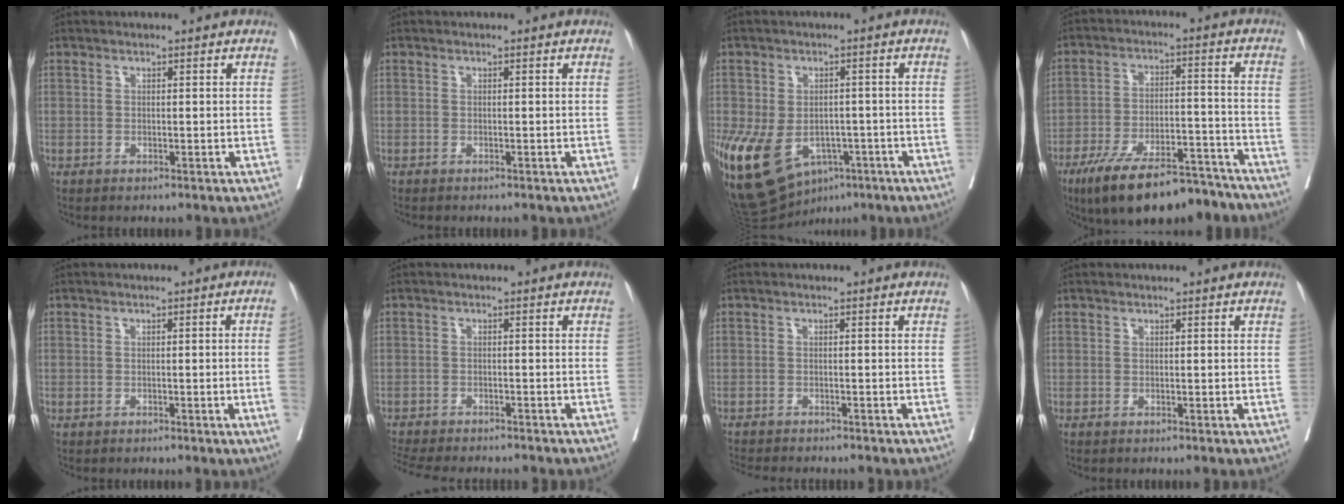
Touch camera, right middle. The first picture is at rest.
{"total": 1.5, "force": [-1.3, 0.3, 0.6], "torque": [-0.009, -0.001, -0.017]}
{"total": 17.6, "force": [-8.2, 11.5, 10.5], "torque": [-0.235, -0.009, -0.115]}
{"total": 17.2, "force": [-13.5, 5.0, 9.5], "torque": [-0.140, 0.011, -0.215]}
{"total": 2.9, "force": [-0.6, -0.5, 2.8], "torque": [-0.038, 0.005, -0.006]}
{"total": 12.7, "force": [-11.3, 2.4, 5.1], "torque": [-0.097, -0.016, -0.156]}
{"total": 7.9, "force": [-7.2, 1.1, 3.0], "torque": [-0.038, -0.008, -0.102]}
{"total": 0.0}